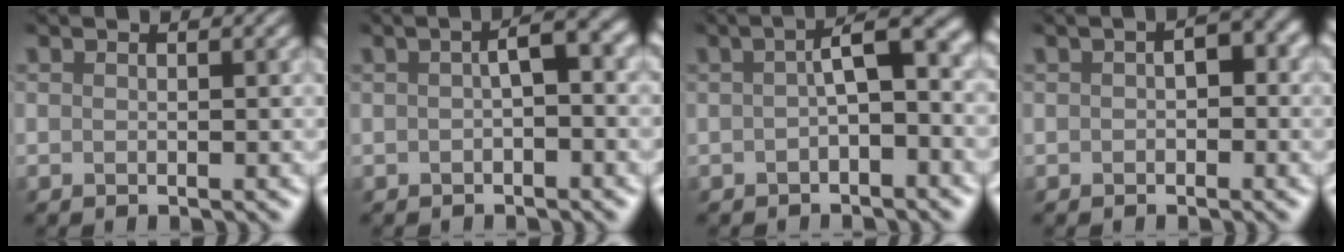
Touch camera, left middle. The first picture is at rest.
{"total": 2.5, "force": [-0.4, 0.5, 2.4], "torque": [-0.041, 0.013, -0.011]}
{"total": 4.0, "force": [-0.5, 1.1, 3.8], "torque": [-0.056, 0.016, -0.015]}
{"total": 1.8, "force": [-0.4, 1.1, 1.4], "torque": [-0.021, 0.008, -0.012]}